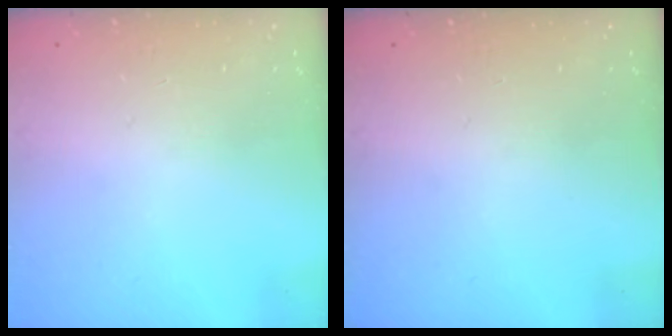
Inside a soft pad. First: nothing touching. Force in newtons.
{"total": 0.0}